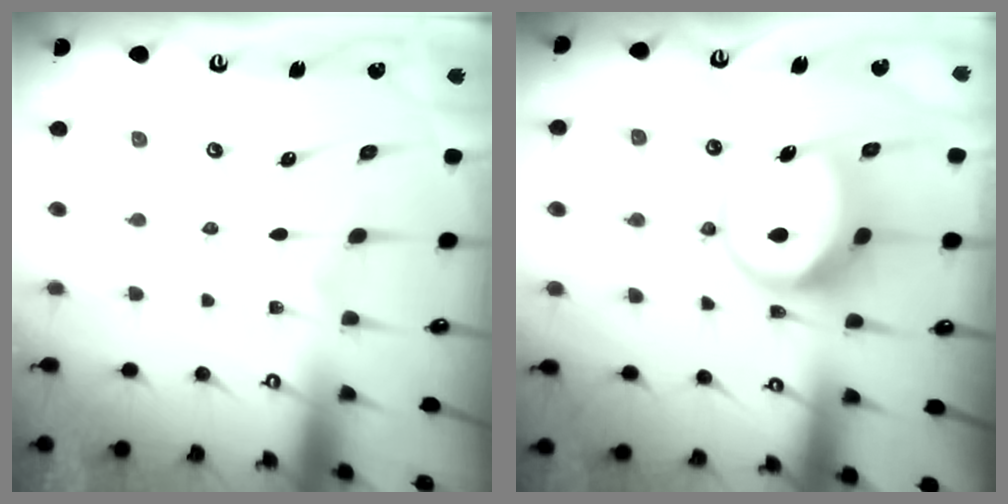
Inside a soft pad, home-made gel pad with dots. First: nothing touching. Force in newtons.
{"total": 9.2, "press": 9.1, "slide": 0.9}